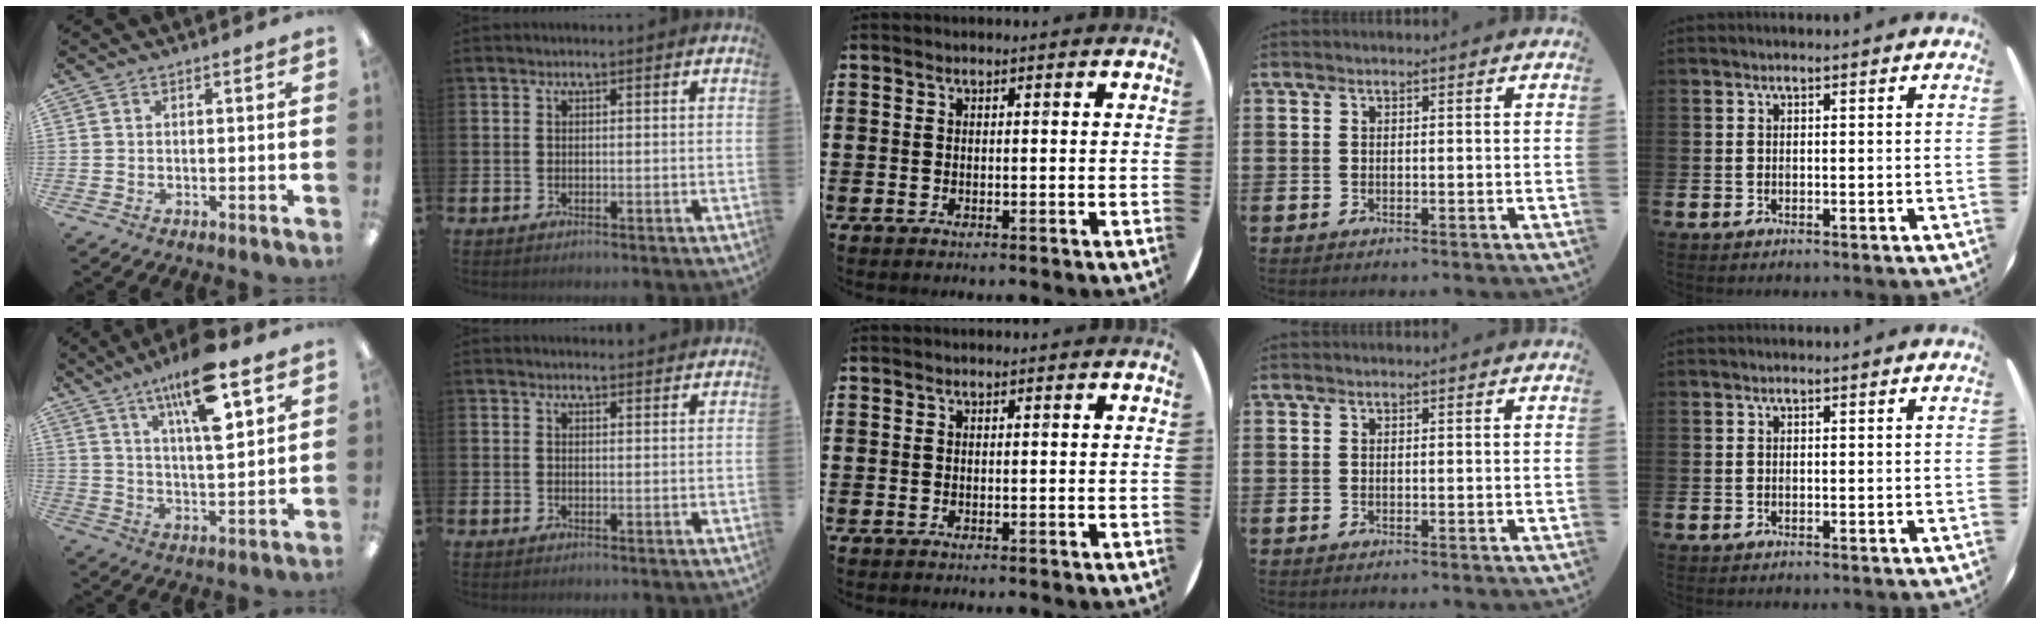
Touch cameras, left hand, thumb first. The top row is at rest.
{"thumb": {"total": 15.2, "force": [9.2, 3.9, 11.4], "torque": [-0.189, -0.041, 0.149]}, "index": {"total": 1.7, "force": [1.7, 0.2, -0.1], "torque": [0.011, -0.009, 0.028]}}